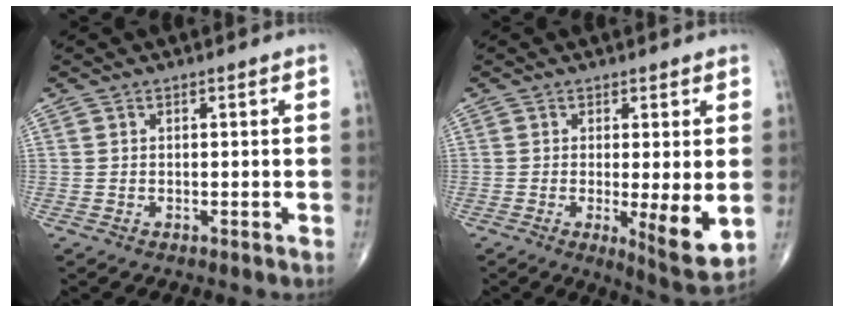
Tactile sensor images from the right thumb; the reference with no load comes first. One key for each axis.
{"total": 7.9, "fx": -0.8, "fy": 1.7, "fz": 7.7, "tx": -0.117, "ty": -0.026, "tz": -0.011}